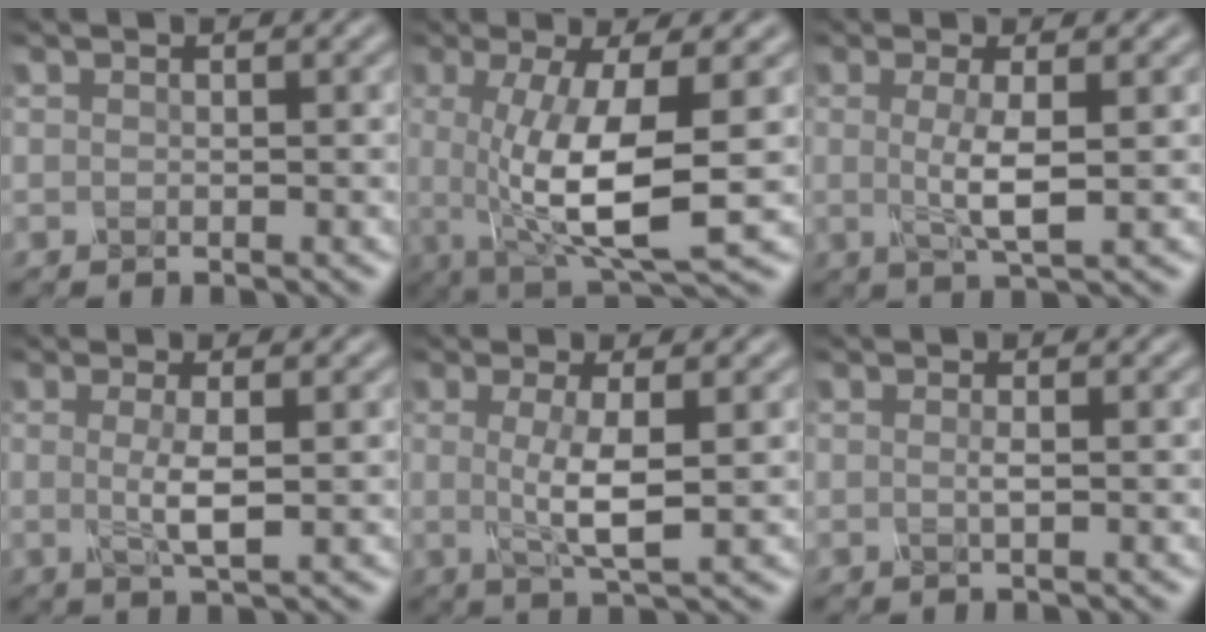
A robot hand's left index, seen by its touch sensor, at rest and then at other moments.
{"total": 9.2, "force": [-0.6, 2.6, 8.8], "torque": [-0.154, -0.014, -0.007]}
{"total": 3.5, "force": [0.2, 0.7, 3.5], "torque": [-0.068, -0.005, 0.004]}
{"total": 3.0, "force": [0.1, 0.6, 2.9], "torque": [-0.059, -0.004, 0.002]}
{"total": 4.3, "force": [0.3, 0.9, 4.2], "torque": [-0.079, -0.005, 0.007]}
{"total": 0.9, "force": [0.0, 0.2, 0.9], "torque": [-0.016, 0.002, -0.002]}